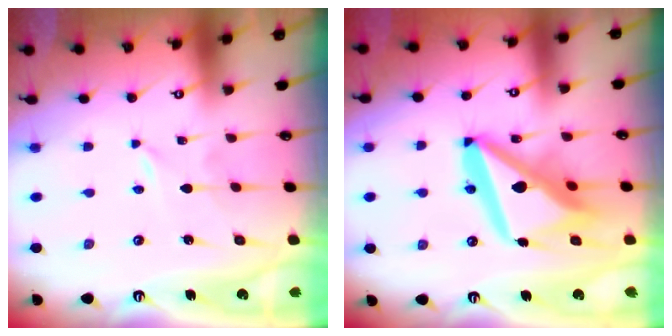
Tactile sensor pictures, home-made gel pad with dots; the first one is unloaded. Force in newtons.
{"total": 17.4, "press": 17.2, "slide": 2.1}